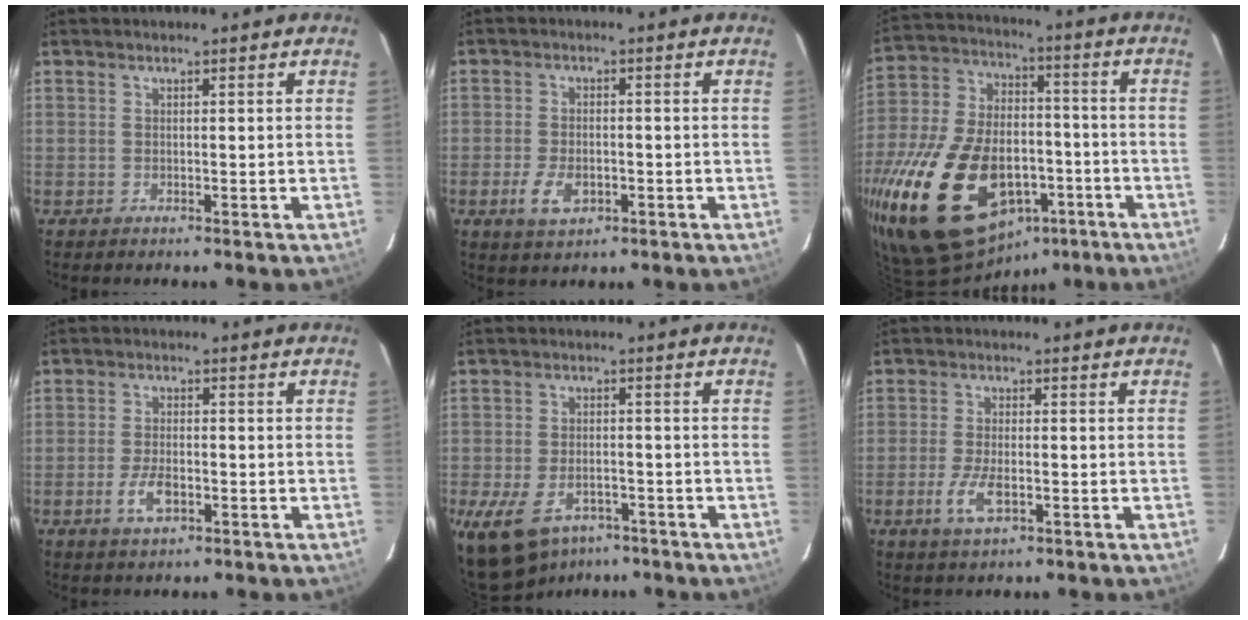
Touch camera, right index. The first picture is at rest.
{"total": 5.6, "force": [-2.2, 3.2, 4.1], "torque": [-0.093, -0.007, -0.035]}
{"total": 32.4, "force": [-14.1, 19.2, 22.0], "torque": [-0.480, -0.013, -0.207]}
{"total": 5.0, "force": [-2.0, 2.3, 3.9], "torque": [-0.086, -0.003, -0.036]}
{"total": 11.1, "force": [-7.3, 6.2, 5.6], "torque": [-0.136, -0.021, -0.118]}
{"total": 5.7, "force": [-2.2, 2.1, 4.8], "torque": [-0.109, -0.008, -0.041]}